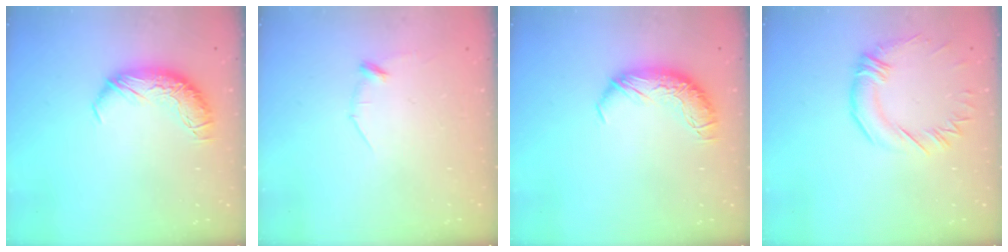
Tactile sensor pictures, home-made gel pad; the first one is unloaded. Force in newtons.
{"total": 8.0, "press": 8.0, "slide": 0.8}
{"total": 0.0}
{"total": 0.9, "press": 0.0, "slide": 0.9}